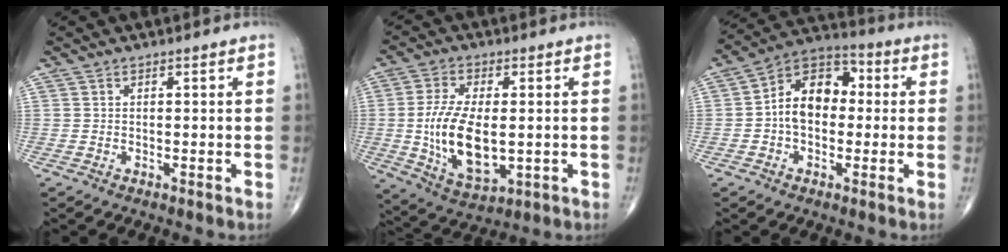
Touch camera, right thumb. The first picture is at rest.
{"total": 14.2, "force": [-0.9, 7.1, 12.3], "torque": [-0.233, -0.016, -0.007]}
{"total": 12.0, "force": [0.0, 8.3, 8.6], "torque": [-0.115, 0.036, -0.016]}